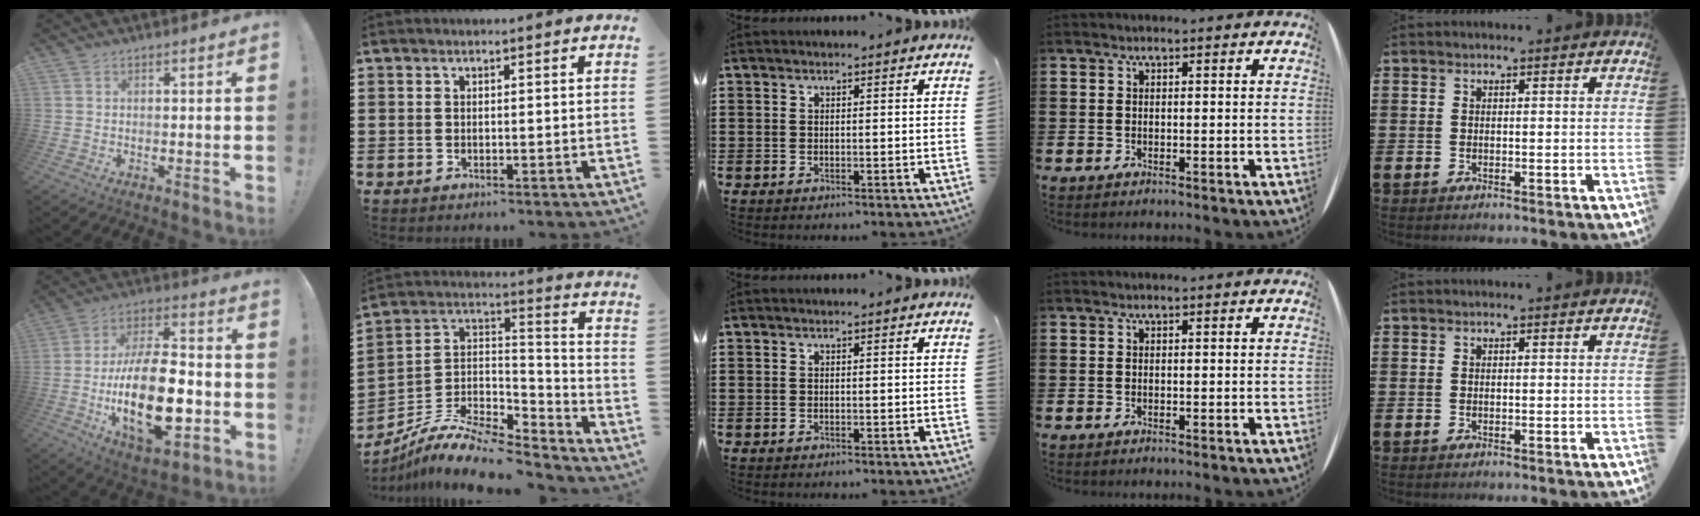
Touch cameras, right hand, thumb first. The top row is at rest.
{"thumb": {"total": 25.2, "force": [-5.7, 12.2, 21.3], "torque": [-0.394, 0.020, -0.086]}, "index": {"total": 10.6, "force": [-8.7, 3.2, 5.1], "torque": [-0.100, 0.018, -0.171]}}